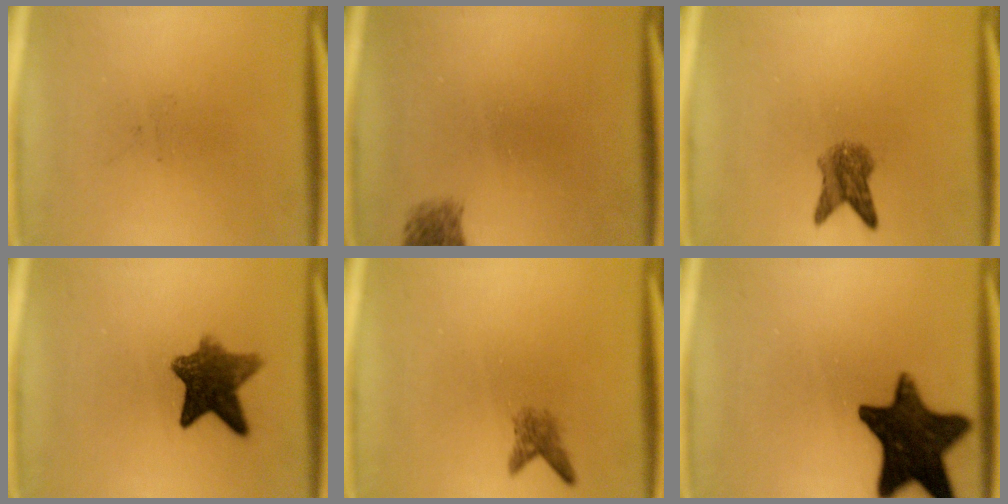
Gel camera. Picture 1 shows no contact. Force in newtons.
{"total": 1.9}
{"total": 4.0}
{"total": 8.2}
{"total": 2.1}
{"total": 15.8}